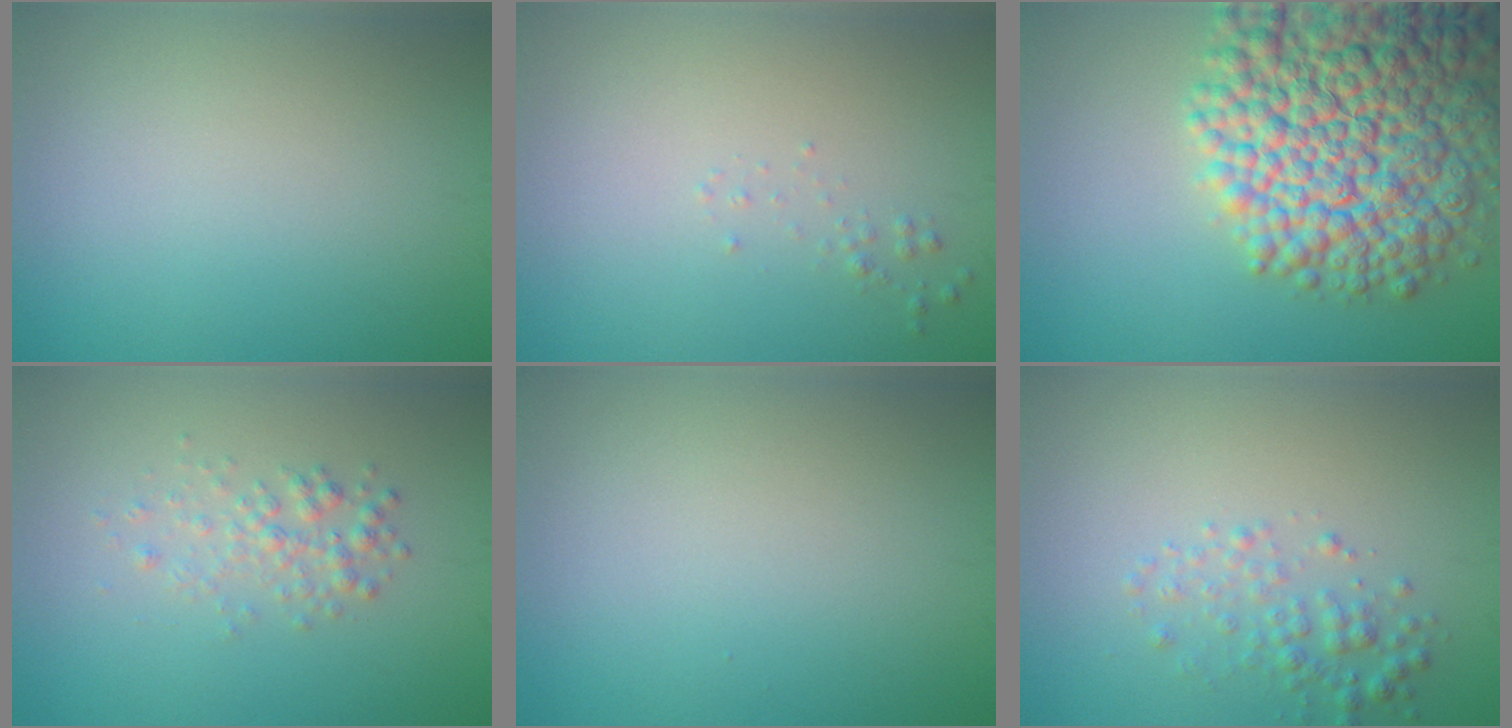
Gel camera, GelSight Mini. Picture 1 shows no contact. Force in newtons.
{"total": 0.6, "press": 0.6, "slide": 0.0}
{"total": 14.1, "press": 14.1, "slide": 0.6}
{"total": 1.9, "press": 1.9, "slide": 0.0}
{"total": 0.0}
{"total": 2.3, "press": 2.3, "slide": 0.1}